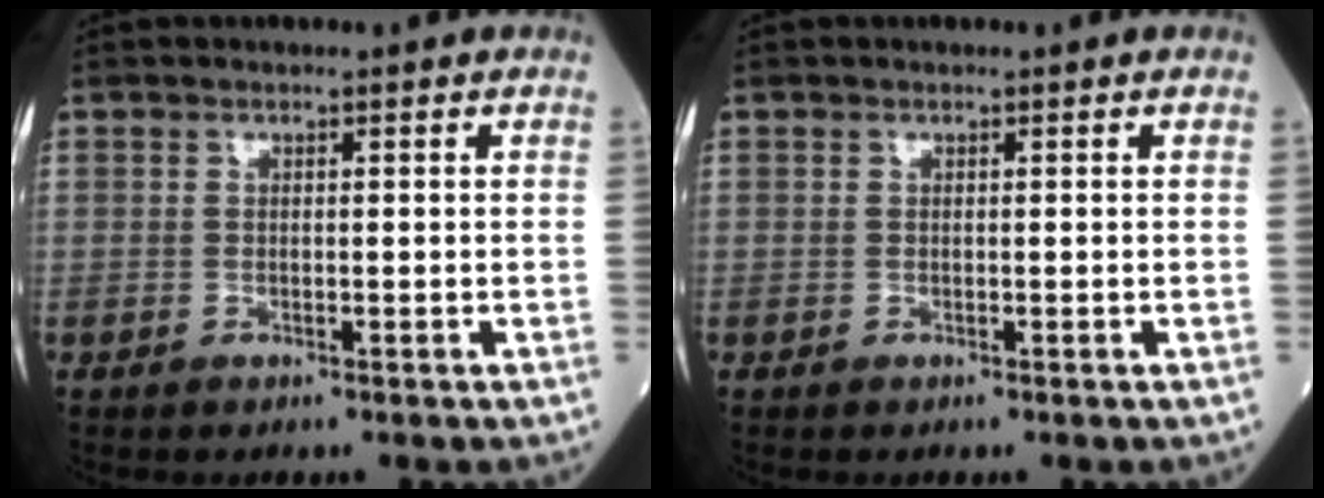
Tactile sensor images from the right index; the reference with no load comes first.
{"total": 0.0}